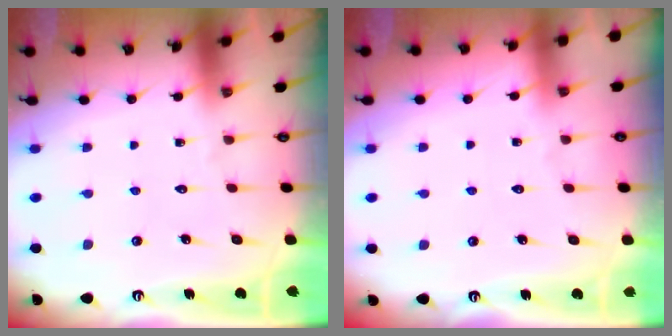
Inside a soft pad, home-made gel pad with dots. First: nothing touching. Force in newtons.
{"total": 1.4, "press": 1.4, "slide": 0.3}